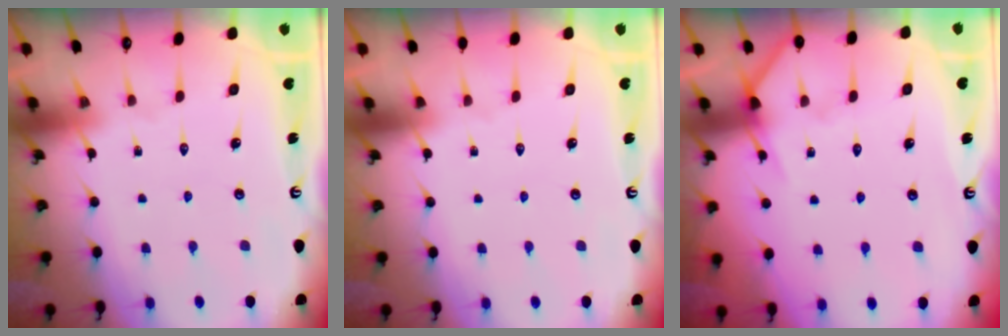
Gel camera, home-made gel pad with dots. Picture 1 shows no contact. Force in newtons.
{"total": 0.0}
{"total": 5.9, "press": 5.9, "slide": 0.4}